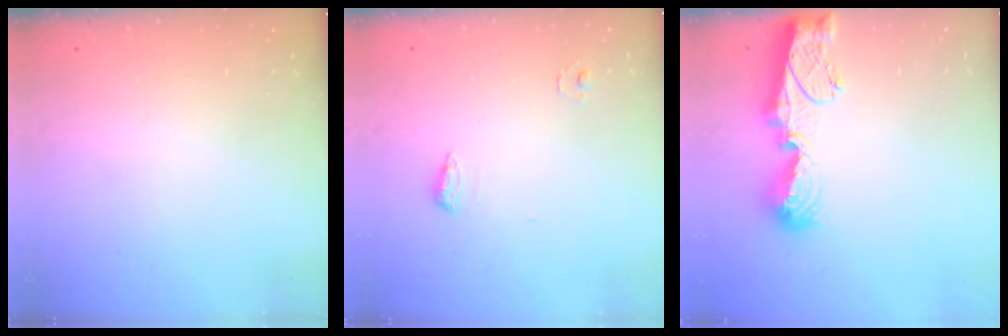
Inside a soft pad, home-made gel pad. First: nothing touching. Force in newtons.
{"total": 6.2, "press": 6.0, "slide": 1.2}
{"total": 11.5, "press": 11.4, "slide": 1.4}